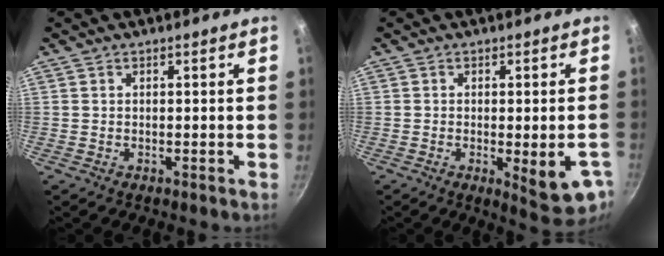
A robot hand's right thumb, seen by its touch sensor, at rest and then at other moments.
{"total": 9.8, "force": [-2.8, 3.0, 8.9], "torque": [-0.094, -0.005, -0.028]}